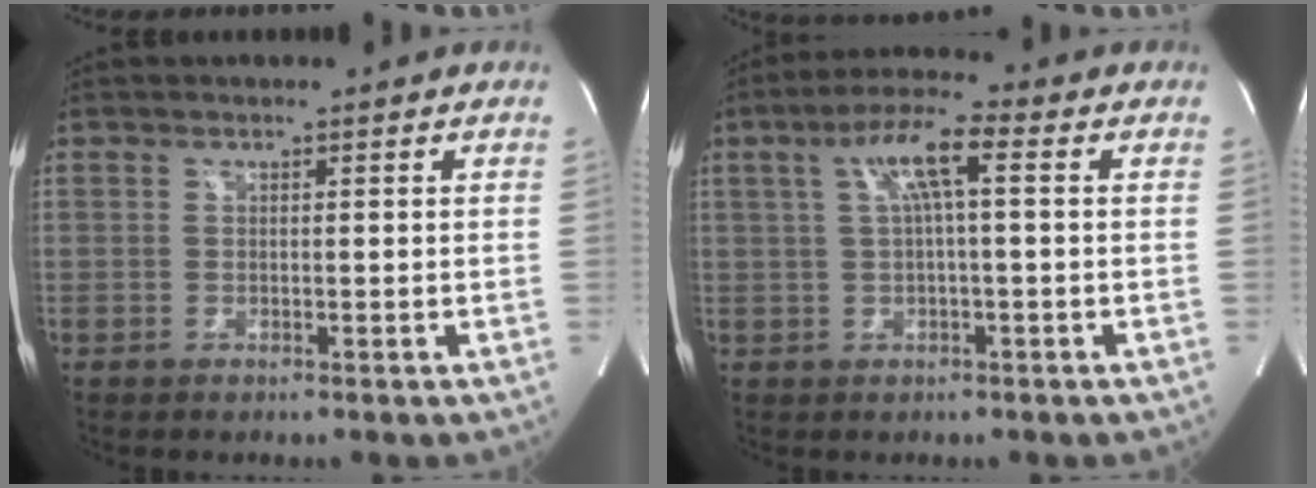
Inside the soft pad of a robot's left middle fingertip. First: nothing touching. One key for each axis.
{"total": 7.1, "fx": 1.8, "fy": 0.7, "fz": 6.8, "tx": -0.129, "ty": 0.024, "tz": 0.033}